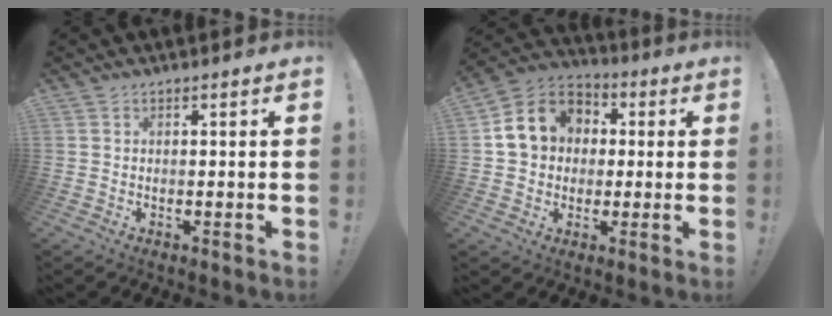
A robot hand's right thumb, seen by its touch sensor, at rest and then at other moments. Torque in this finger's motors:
{"motor_torque": [1.18, 2.43, 0.54, -0.41, 0.01]}